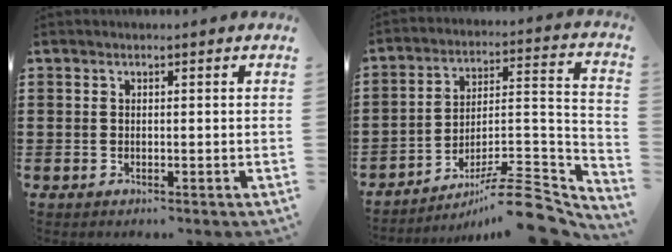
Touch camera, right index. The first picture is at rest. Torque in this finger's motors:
{"motor_torque": [0.37, -0.34, 0.21, 0.04]}